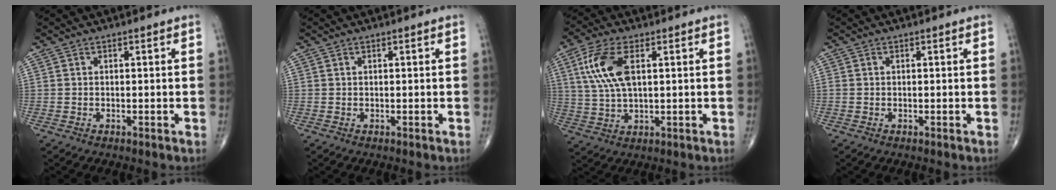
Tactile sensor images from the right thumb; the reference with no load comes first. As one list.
[{"total": 0.0}, {"total": 10.1, "force": [2.9, 4.6, 8.6], "torque": [-0.190, 0.001, 0.059]}, {"total": 0.0}]